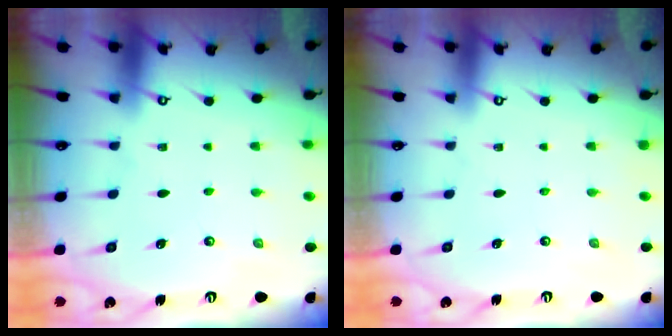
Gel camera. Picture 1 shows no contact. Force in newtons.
{"total": 0.0}